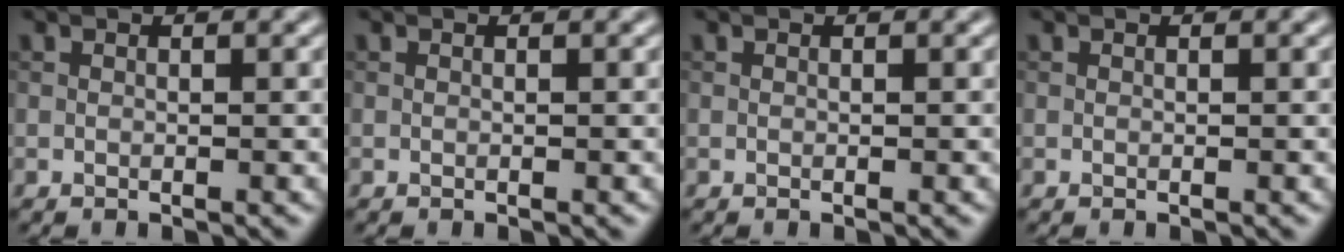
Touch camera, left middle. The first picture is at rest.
{"total": 0.0}
{"total": 0.0}
{"total": 0.0}